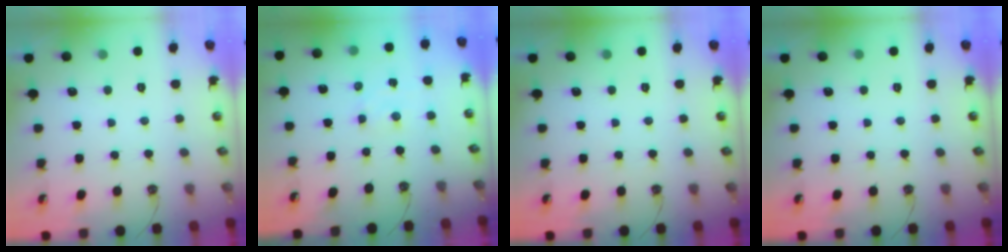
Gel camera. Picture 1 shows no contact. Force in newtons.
{"total": 1.8, "press": 1.8, "slide": 0.3}
{"total": 0.0}
{"total": 0.0}